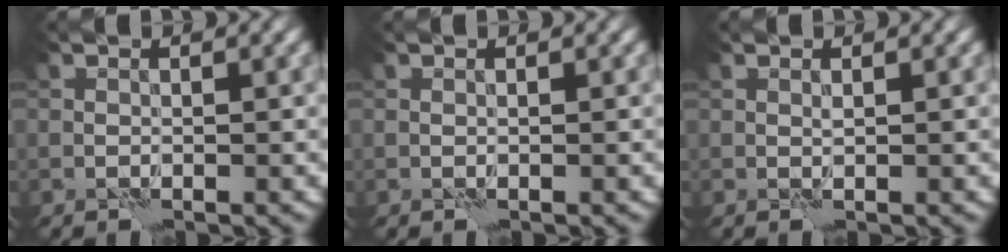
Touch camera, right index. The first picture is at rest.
{"total": 0.0}
{"total": 0.0}